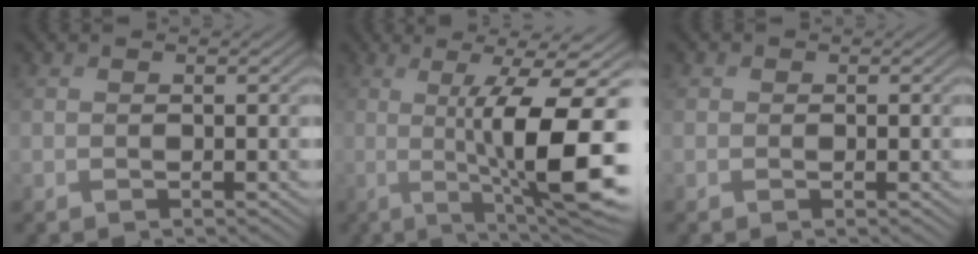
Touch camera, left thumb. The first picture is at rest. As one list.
[{"total": 14.0, "force": [-0.6, 3.1, 13.6], "torque": [-0.189, -0.003, -0.001]}, {"total": 1.0, "force": [0.0, 1.0, 0.2], "torque": [0.003, -0.004, -0.004]}]